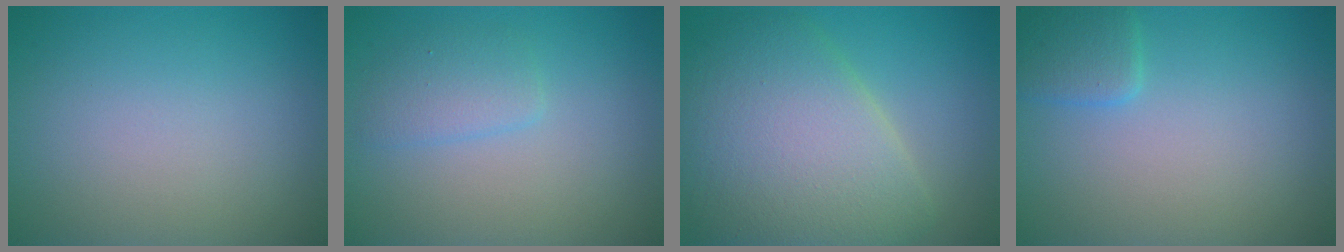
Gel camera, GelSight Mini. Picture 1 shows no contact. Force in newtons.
{"total": 1.9, "press": 1.9, "slide": 0.1}
{"total": 9.6, "press": 9.6, "slide": 0.5}
{"total": 2.1, "press": 2.1, "slide": 0.1}